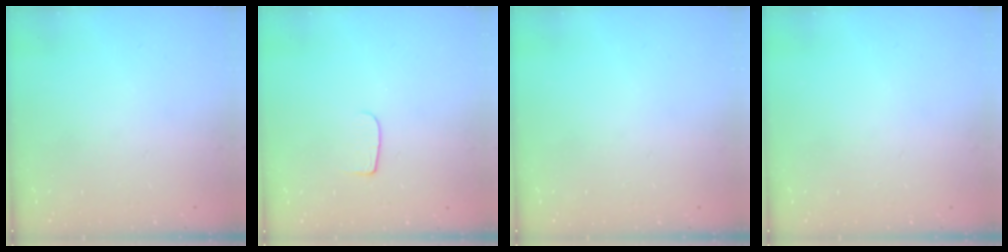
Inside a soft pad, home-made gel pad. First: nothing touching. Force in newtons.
{"total": 5.3, "press": 5.2, "slide": 0.6}
{"total": 0.0}
{"total": 0.0}